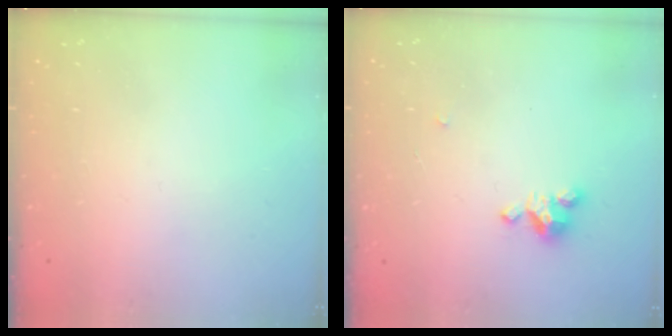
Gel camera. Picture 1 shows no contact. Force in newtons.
{"total": 3.4, "press": 3.3, "slide": 0.2}